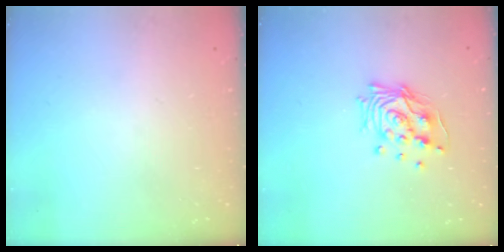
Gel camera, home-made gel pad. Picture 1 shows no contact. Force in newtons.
{"total": 12.9, "press": 12.8, "slide": 1.1}